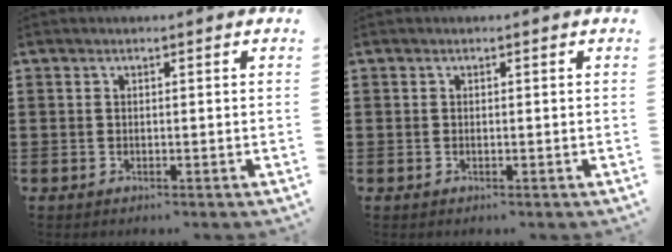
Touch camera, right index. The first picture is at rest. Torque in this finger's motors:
{"motor_torque": [-0.38, 0.34, 0.02, 0.00]}